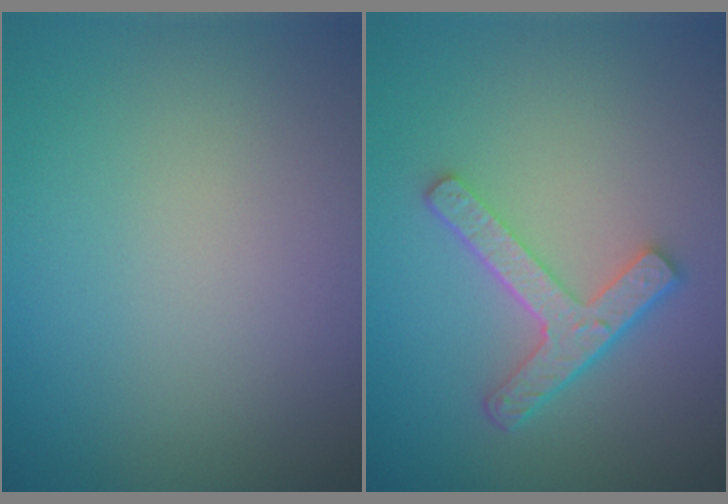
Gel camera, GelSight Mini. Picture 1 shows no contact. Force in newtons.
{"total": 4.2, "press": 3.2, "slide": 2.8}